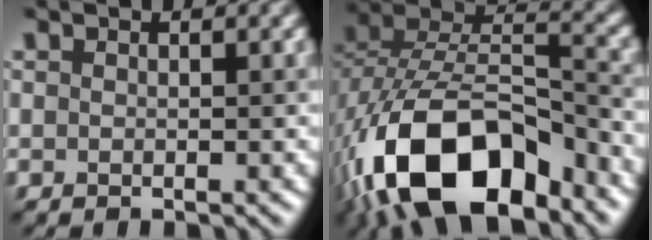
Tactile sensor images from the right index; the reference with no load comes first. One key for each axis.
{"total": 14.3, "fx": -7.4, "fy": 7.4, "fz": 9.7, "tx": -0.184, "ty": -0.001, "tz": -0.136}